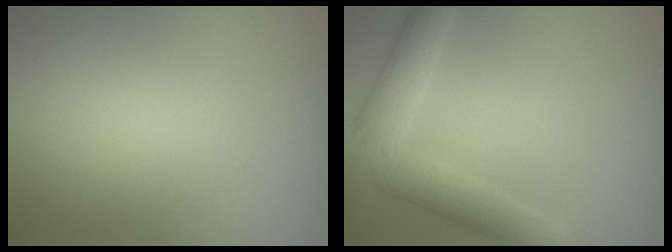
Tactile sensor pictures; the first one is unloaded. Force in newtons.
{"total": 5.8, "press": 5.8, "slide": 0.4}